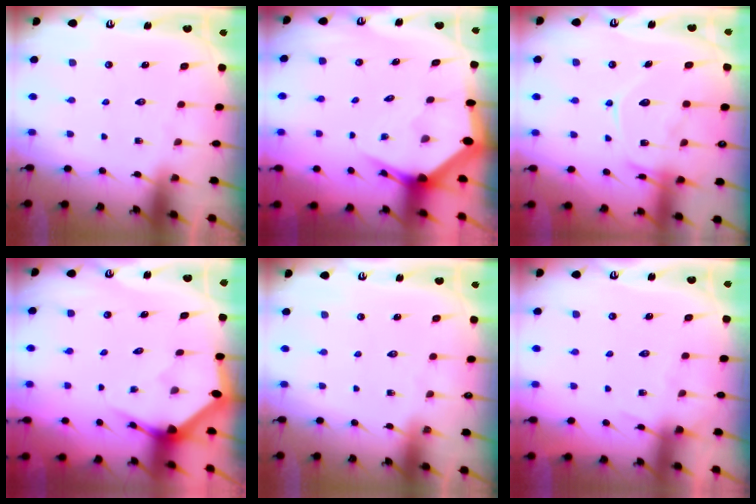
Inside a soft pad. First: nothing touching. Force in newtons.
{"total": 3.5, "press": 3.5, "slide": 0.4}
{"total": 15.6, "press": 15.5, "slide": 1.2}
{"total": 3.4, "press": 3.4, "slide": 0.1}
{"total": 0.0}
{"total": 3.8, "press": 3.7, "slide": 0.6}